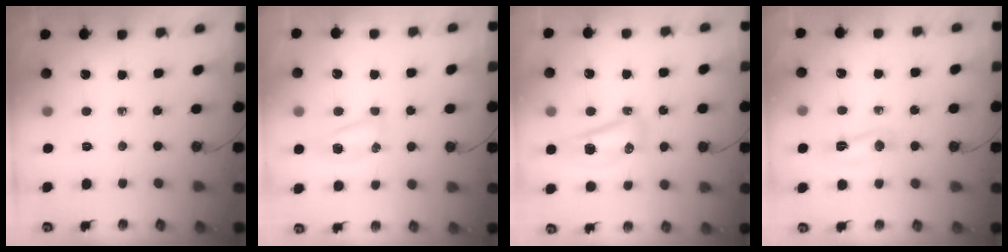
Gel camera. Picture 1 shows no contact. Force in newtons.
{"total": 5.6, "press": 5.6, "slide": 0.6}
{"total": 8.2, "press": 8.2, "slide": 0.6}
{"total": 5.3, "press": 5.3, "slide": 0.7}